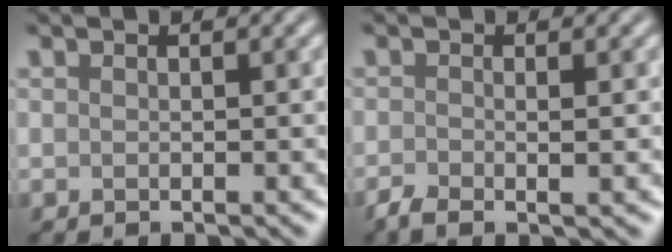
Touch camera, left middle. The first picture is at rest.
{"total": 1.9, "force": [-1.1, 0.4, 1.4], "torque": [-0.025, -0.007, -0.022]}